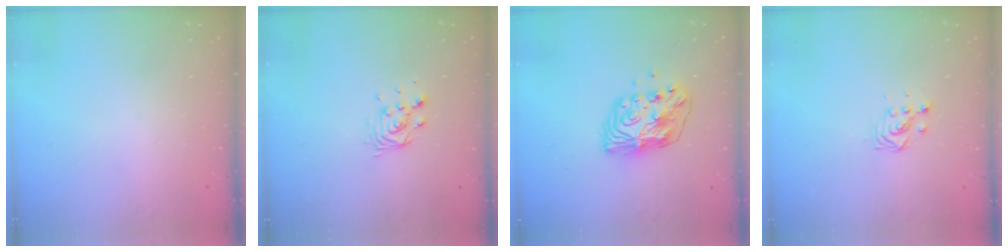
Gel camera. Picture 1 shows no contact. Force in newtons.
{"total": 6.4, "press": 6.4, "slide": 0.3}
{"total": 11.4, "press": 11.4, "slide": 0.8}
{"total": 3.3, "press": 3.3, "slide": 0.3}